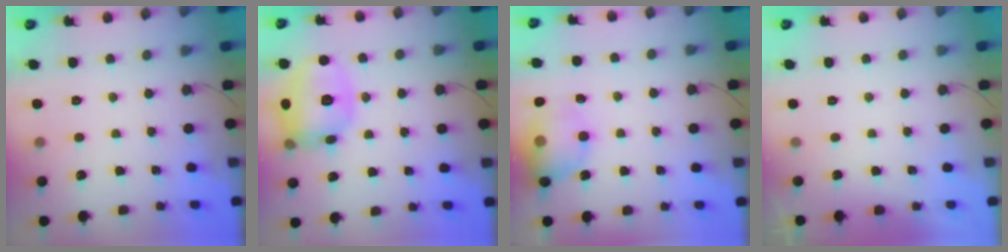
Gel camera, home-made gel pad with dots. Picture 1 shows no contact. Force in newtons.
{"total": 16.5, "press": 16.5, "slide": 1.3}
{"total": 14.0, "press": 13.8, "slide": 2.4}
{"total": 0.0}